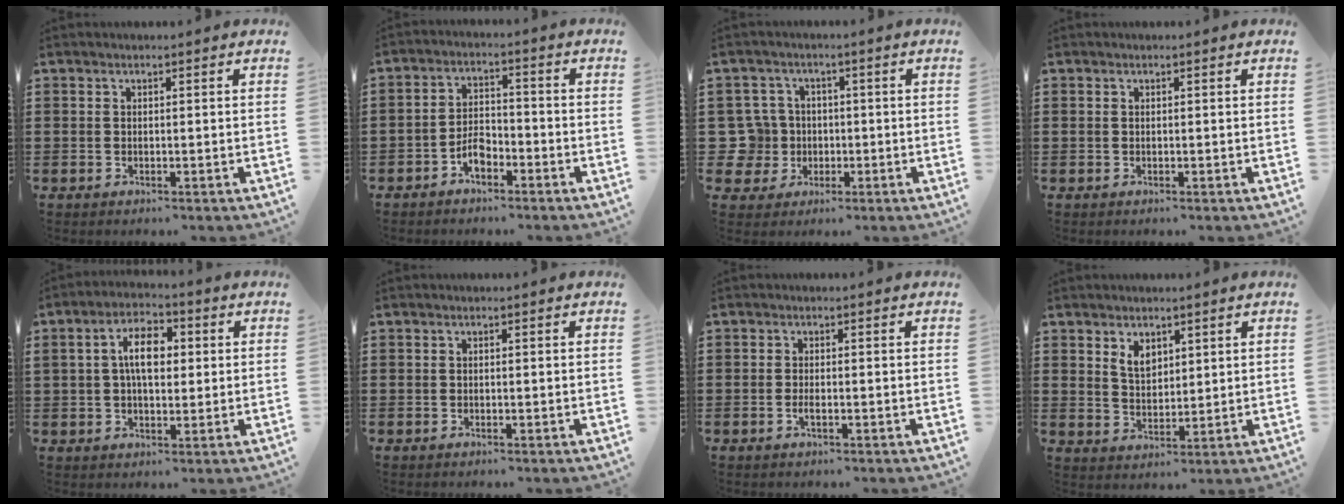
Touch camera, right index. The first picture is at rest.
{"total": 4.1, "force": [-2.5, 2.2, 2.5], "torque": [-0.052, 0.006, -0.049]}
{"total": 6.6, "force": [-0.3, 6.4, 1.7], "torque": [-0.078, 0.011, -0.006]}
{"total": 0.0}
{"total": 6.5, "force": [0.9, 3.4, 5.5], "torque": [-0.105, 0.013, 0.010]}
{"total": 0.0}
{"total": 1.3, "force": [-0.5, 0.3, 1.2], "torque": [-0.023, -0.003, -0.007]}
{"total": 3.8, "force": [2.3, 2.3, 1.9], "torque": [-0.045, 0.008, 0.042]}